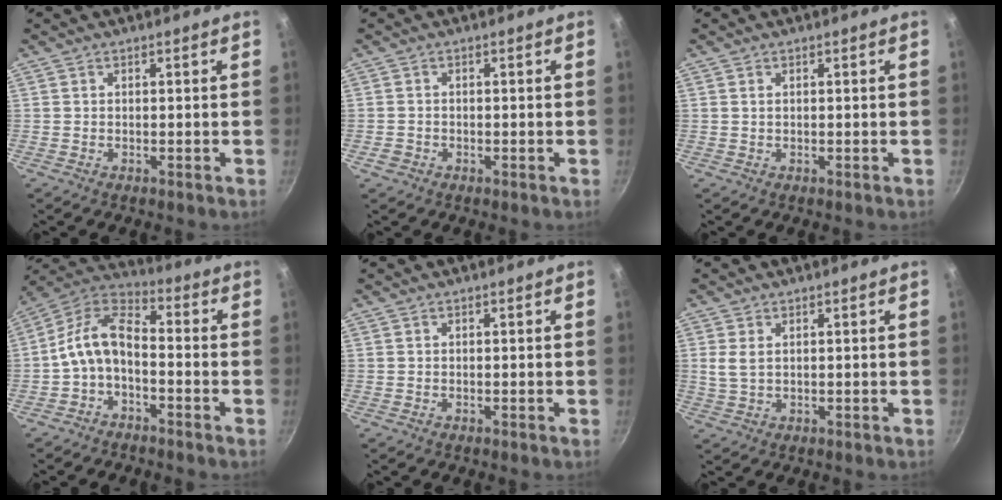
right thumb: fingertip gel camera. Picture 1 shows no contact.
{"total": 1.6, "force": [-0.8, 1.3, 0.7], "torque": [-0.015, 0.003, -0.014]}
{"total": 0.6, "force": [0.3, 0.4, 0.4], "torque": [-0.008, 0.001, 0.005]}
{"total": 10.1, "force": [-3.0, 5.5, 7.9], "torque": [-0.155, 0.054, -0.069]}
{"total": 0.0}
{"total": 3.1, "force": [0.9, 1.9, 2.4], "torque": [-0.048, -0.003, 0.020]}